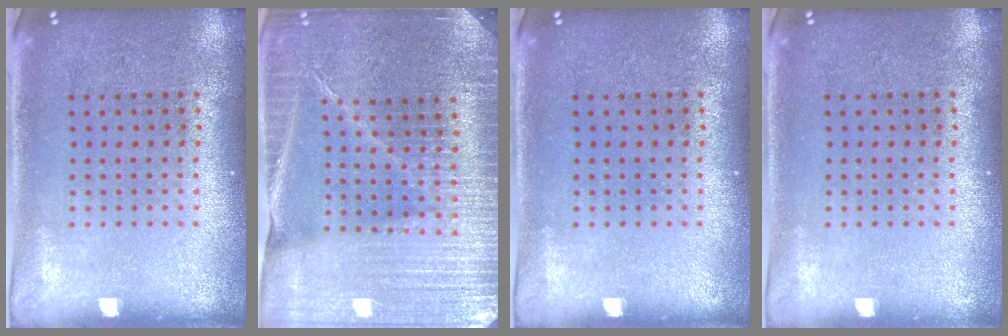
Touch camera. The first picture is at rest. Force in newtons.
{"total": 4.4, "press": 4.1, "slide": 1.6}
{"total": 0.0}
{"total": 0.0}